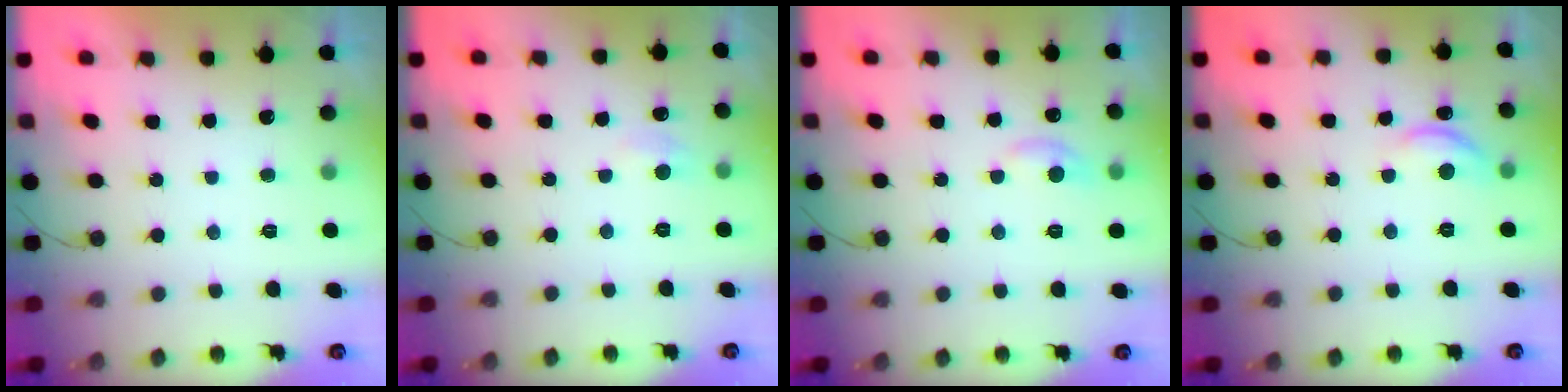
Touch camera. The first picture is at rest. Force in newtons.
{"total": 5.3, "press": 5.3, "slide": 0.7}
{"total": 5.7, "press": 5.7, "slide": 0.8}
{"total": 10.1, "press": 10.0, "slide": 0.8}